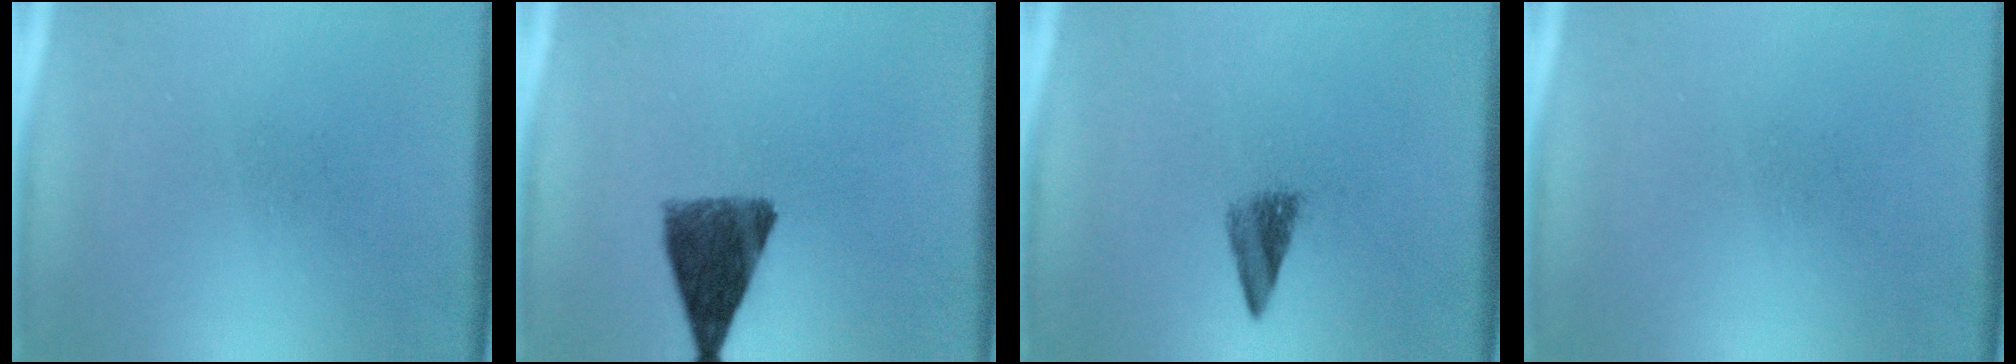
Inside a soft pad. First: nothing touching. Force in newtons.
{"total": 9.4}
{"total": 2.9}
{"total": 0.0}